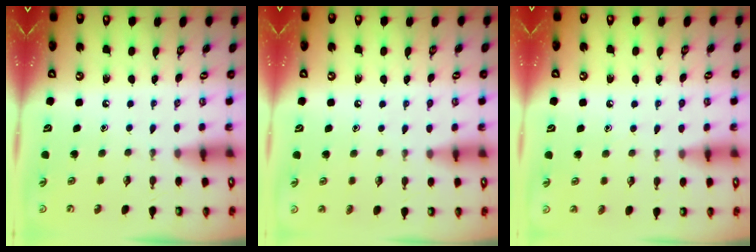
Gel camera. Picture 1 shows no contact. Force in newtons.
{"total": 4.1, "press": 4.1, "slide": 0.4}
{"total": 4.4, "press": 4.4, "slide": 0.4}